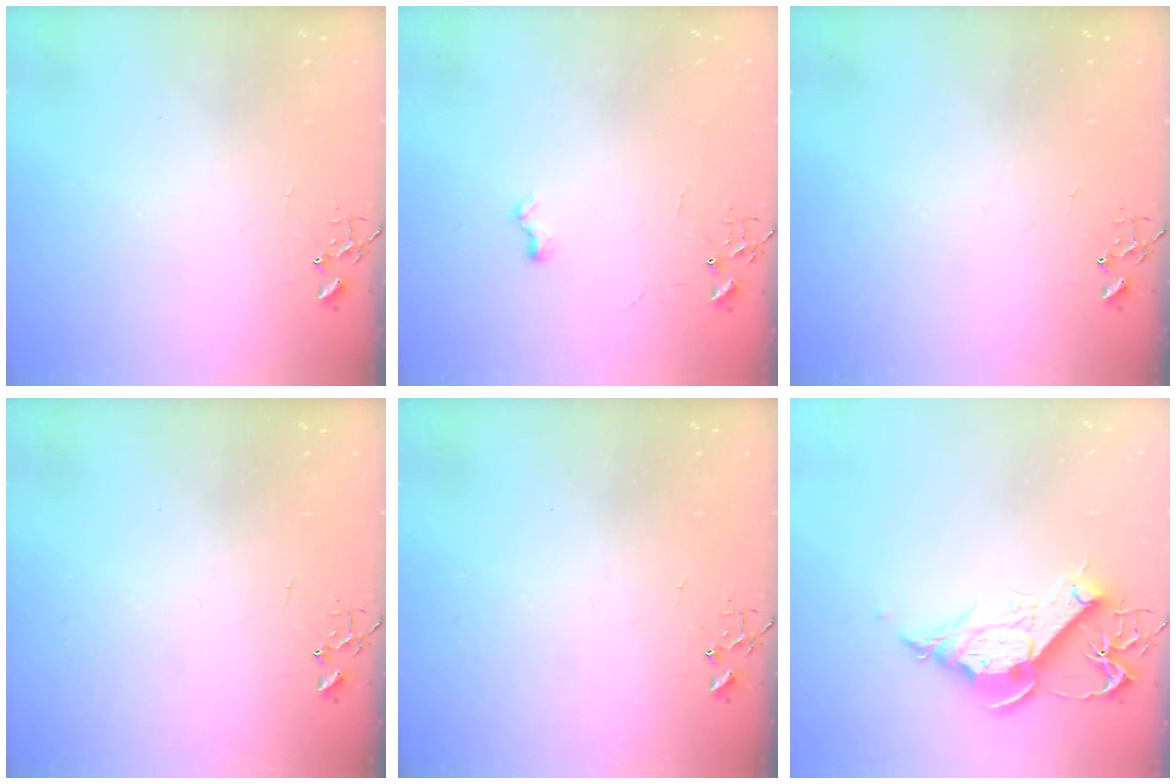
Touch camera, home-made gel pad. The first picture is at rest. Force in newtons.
{"total": 6.0, "press": 6.0, "slide": 0.7}
{"total": 0.0}
{"total": 0.0}
{"total": 0.0}
{"total": 12.9, "press": 12.8, "slide": 1.5}